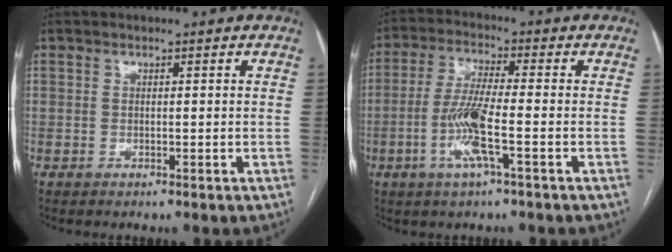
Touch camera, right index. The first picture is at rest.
{"total": 8.2, "force": [-2.7, 0.0, 7.8], "torque": [-0.158, -0.007, -0.057]}